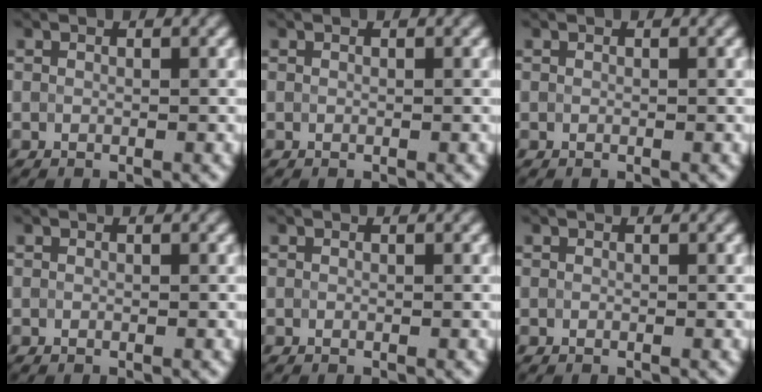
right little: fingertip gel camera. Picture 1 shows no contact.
{"total": 0.0}
{"total": 0.0}
{"total": 0.0}
{"total": 0.0}
{"total": 0.0}